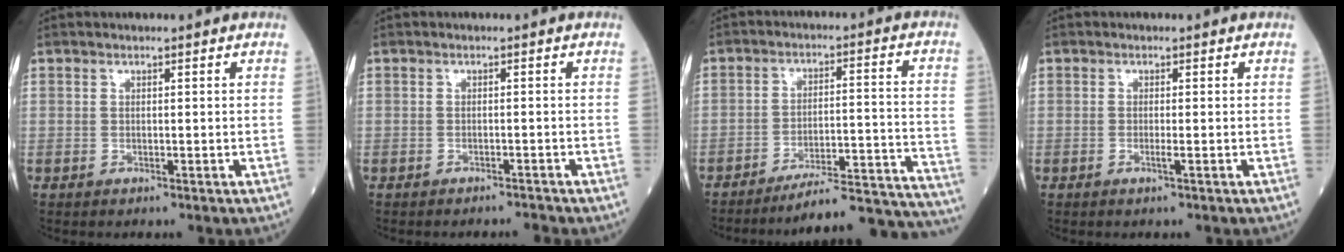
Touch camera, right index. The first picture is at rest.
{"total": 1.3, "force": [-1.3, -0.2, -0.1], "torque": [0.000, -0.005, -0.014]}
{"total": 19.0, "force": [-16.0, 3.6, 9.6], "torque": [-0.055, 0.058, -0.221]}
{"total": 1.0, "force": [-0.3, -0.1, 1.0], "torque": [-0.020, -0.002, -0.007]}